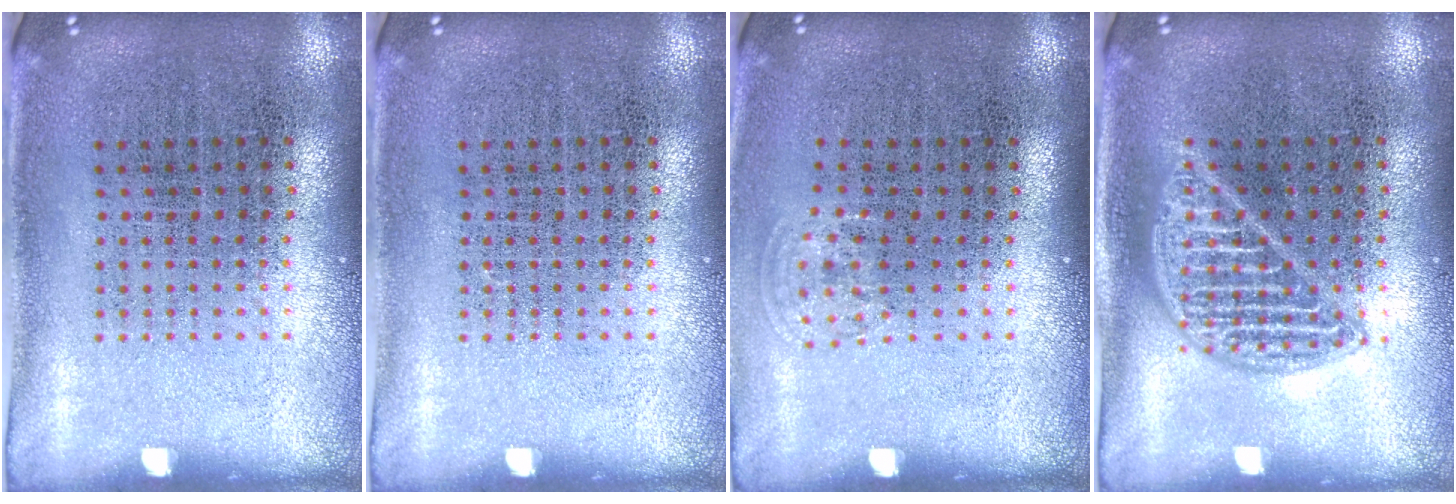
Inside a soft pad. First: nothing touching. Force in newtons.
{"total": 0.0}
{"total": 0.8, "press": 0.6, "slide": 0.5}
{"total": 1.5, "press": 1.5, "slide": 0.2}